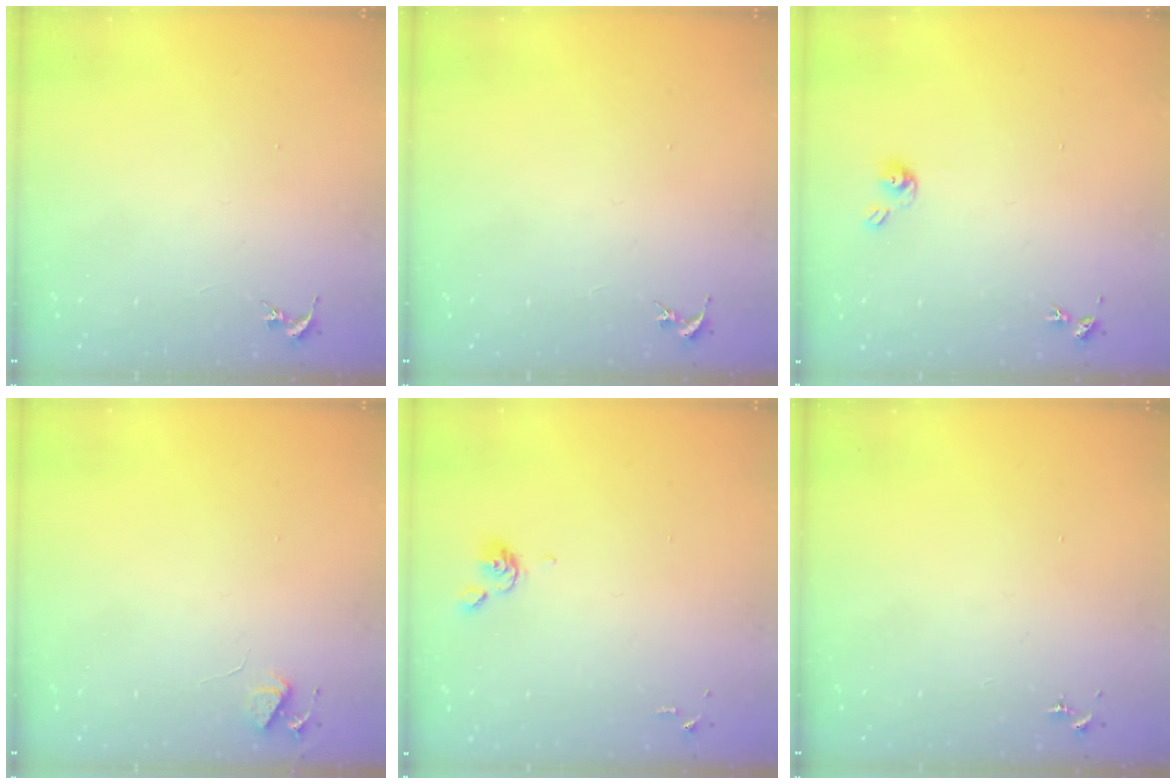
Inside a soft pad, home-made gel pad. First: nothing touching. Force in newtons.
{"total": 0.0}
{"total": 5.6, "press": 5.6, "slide": 0.5}
{"total": 4.9, "press": 4.9, "slide": 0.7}
{"total": 5.2, "press": 5.1, "slide": 1.1}
{"total": 0.0}